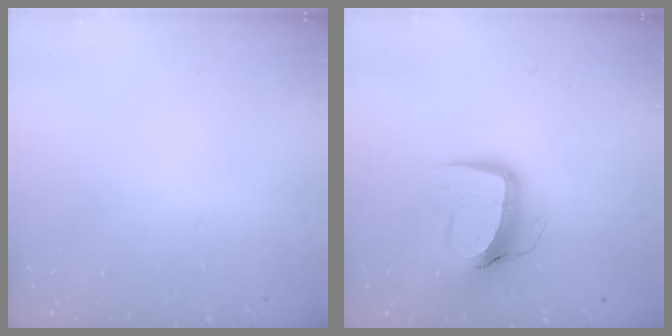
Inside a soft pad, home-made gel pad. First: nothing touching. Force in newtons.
{"total": 11.6, "press": 11.5, "slide": 1.3}